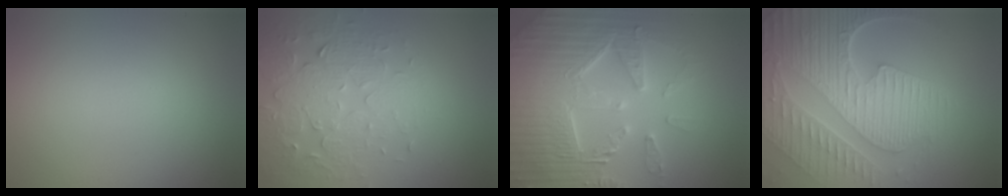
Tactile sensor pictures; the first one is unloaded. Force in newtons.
{"total": 5.4, "press": 3.7, "slide": 3.9}
{"total": 7.8, "press": 7.6, "slide": 1.5}
{"total": 8.9, "press": 6.4, "slide": 6.1}